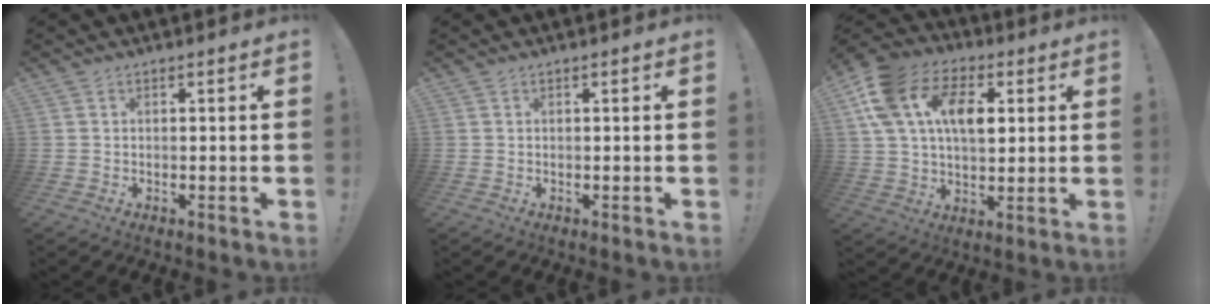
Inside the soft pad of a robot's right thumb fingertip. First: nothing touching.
{"total": 0.0}
{"total": 18.1, "force": [5.3, 12.0, 12.4], "torque": [-0.222, -0.004, 0.096]}